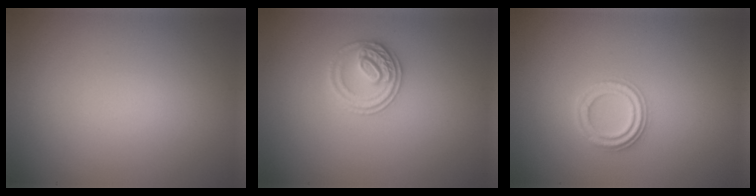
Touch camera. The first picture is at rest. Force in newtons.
{"total": 2.7, "press": 2.7, "slide": 0.6}
{"total": 2.3, "press": 2.3, "slide": 0.3}